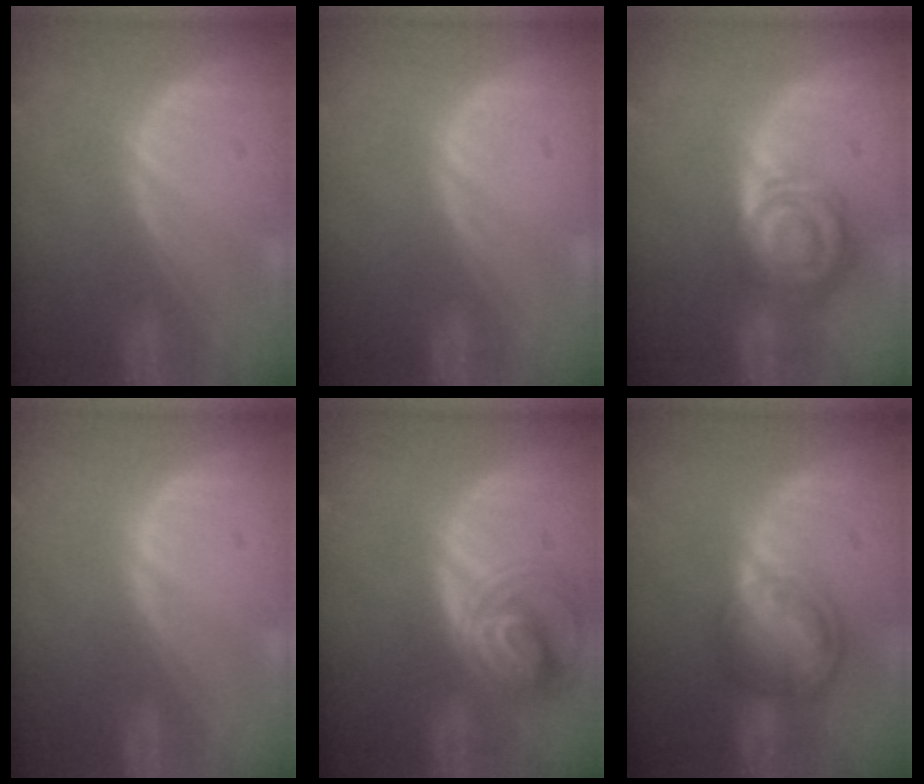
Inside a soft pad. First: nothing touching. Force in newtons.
{"total": 0.0}
{"total": 8.2, "press": 7.1, "slide": 4.1}
{"total": 0.5, "press": 0.1, "slide": 0.5}
{"total": 7.7, "press": 6.9, "slide": 3.4}
{"total": 7.4, "press": 6.6, "slide": 3.2}